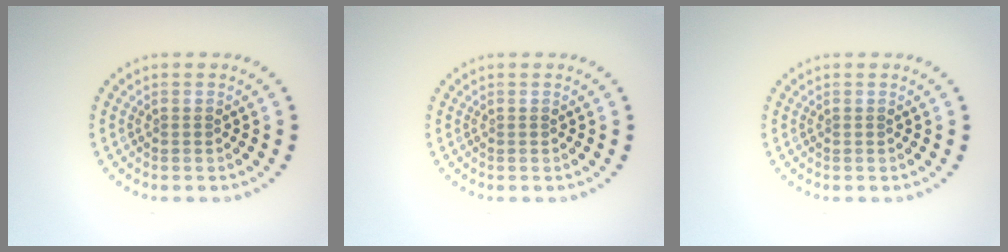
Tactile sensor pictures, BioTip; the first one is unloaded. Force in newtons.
{"total": 0.0}
{"total": 0.0}